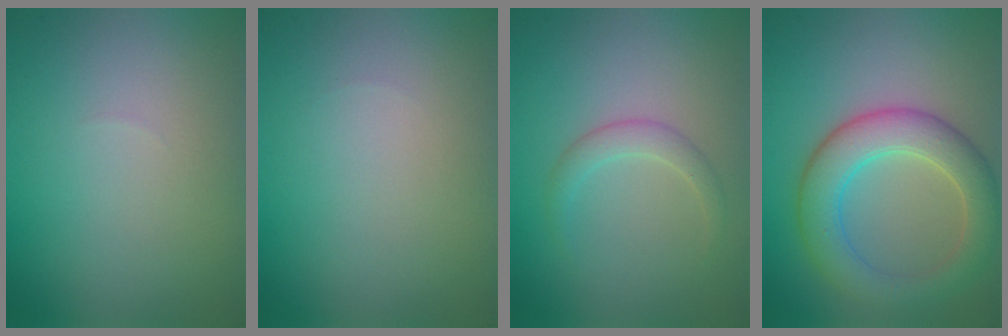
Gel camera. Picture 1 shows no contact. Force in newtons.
{"total": 0.0}
{"total": 1.7, "press": 1.7, "slide": 0.1}
{"total": 6.1, "press": 6.1, "slide": 0.2}